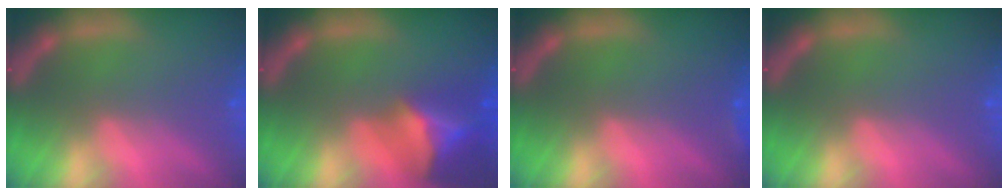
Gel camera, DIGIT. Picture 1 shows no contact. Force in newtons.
{"total": 8.0}
{"total": 0.9}
{"total": 0.0}